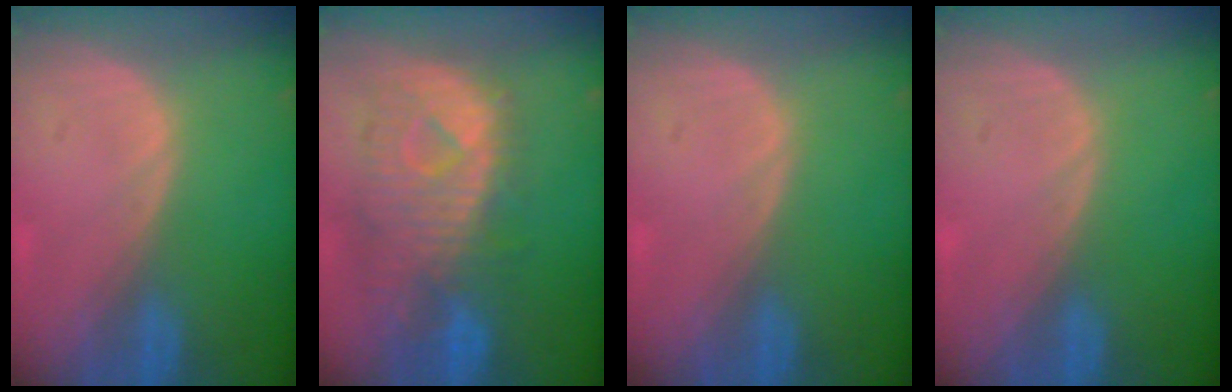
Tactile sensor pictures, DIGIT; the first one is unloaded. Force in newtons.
{"total": 10.7, "press": 9.5, "slide": 4.9}
{"total": 0.0}
{"total": 0.0}